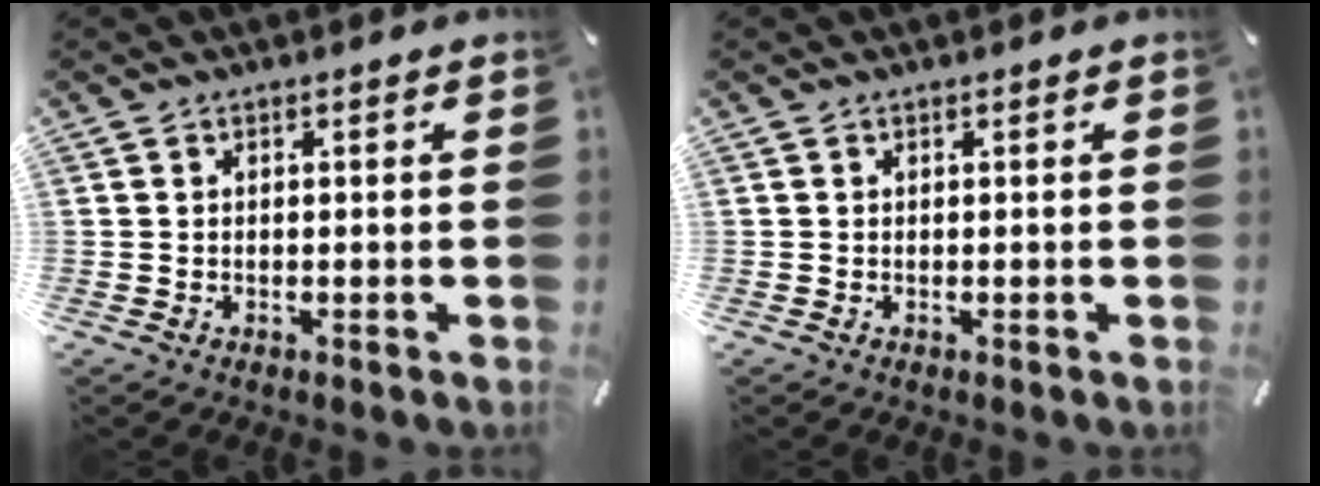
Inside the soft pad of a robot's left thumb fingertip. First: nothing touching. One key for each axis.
{"total": 0.0}